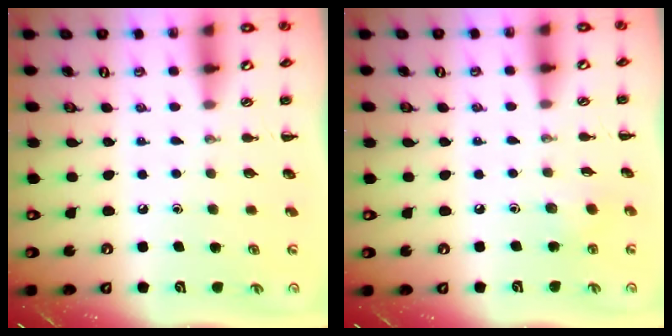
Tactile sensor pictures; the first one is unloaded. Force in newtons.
{"total": 2.3, "press": 2.2, "slide": 0.8}